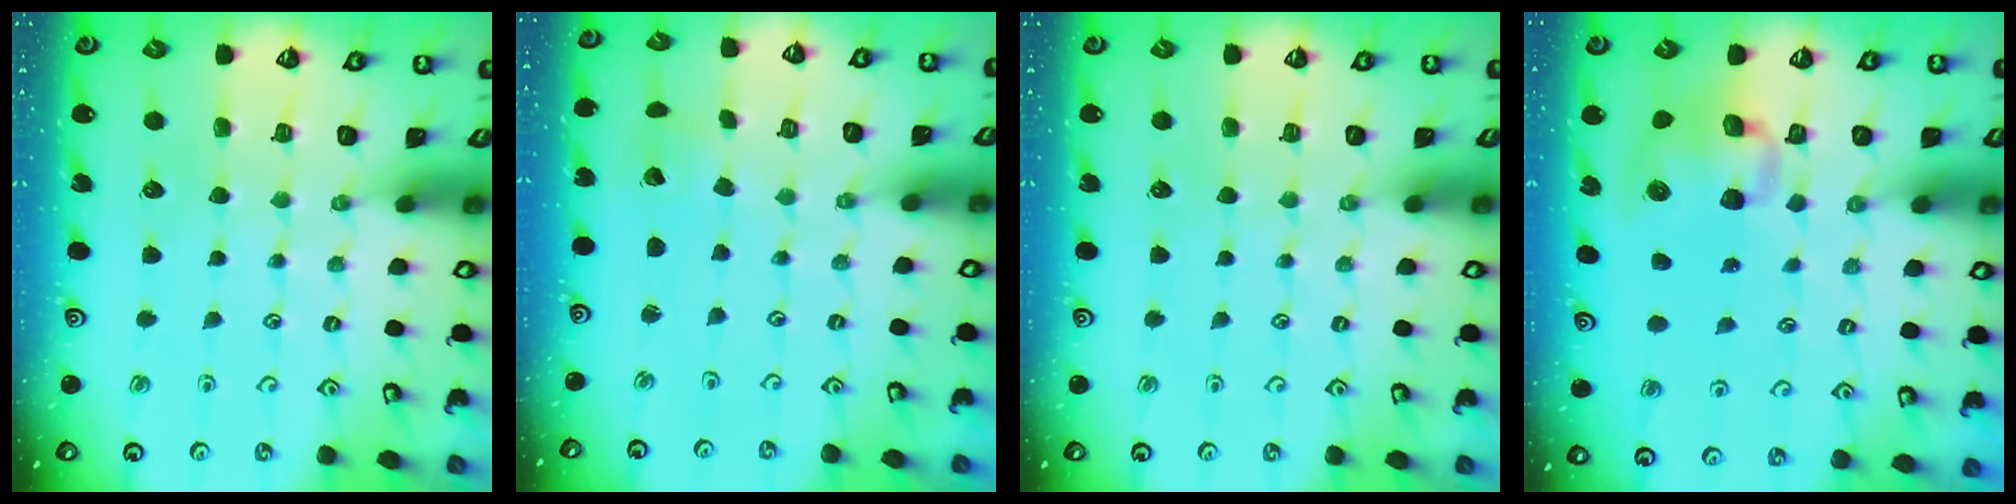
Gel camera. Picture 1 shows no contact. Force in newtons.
{"total": 2.7, "press": 2.7, "slide": 0.0}
{"total": 0.0}
{"total": 12.5, "press": 12.3, "slide": 2.0}